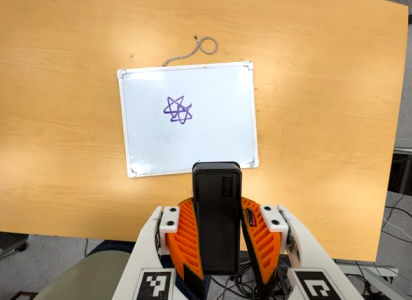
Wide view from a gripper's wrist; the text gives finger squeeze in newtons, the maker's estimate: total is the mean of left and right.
{"total": 10.2, "left": 8.6, "right": 11.8}